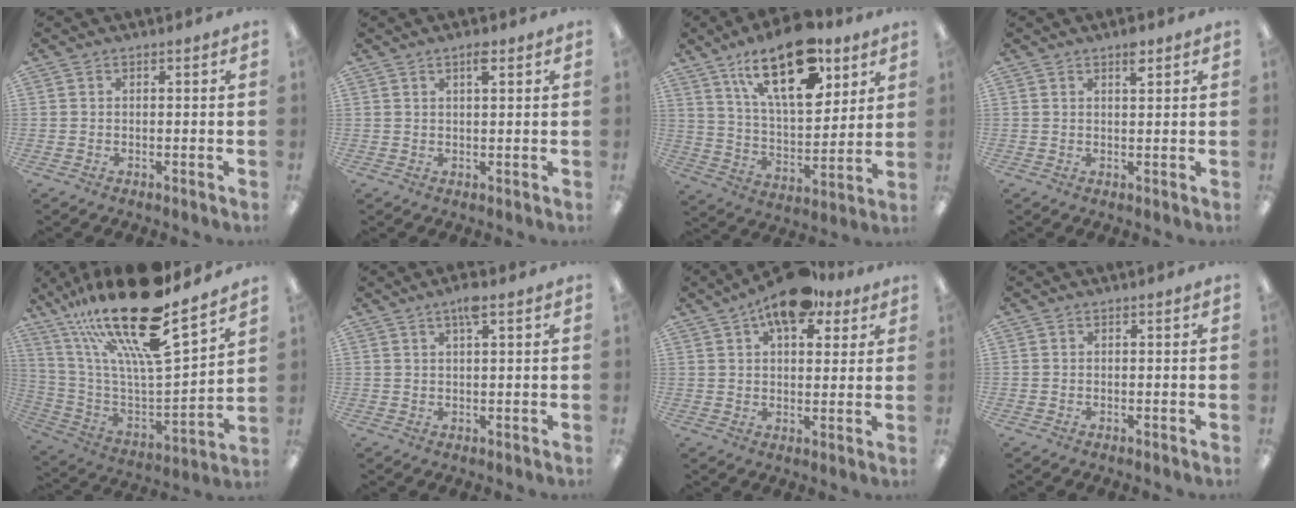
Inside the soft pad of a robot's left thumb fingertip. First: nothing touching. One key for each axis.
{"total": 2.7, "fx": 1.8, "fy": 0.6, "fz": 2.0, "tx": -0.027, "ty": -0.004, "tz": 0.027}
{"total": 22.2, "fx": 12.8, "fy": 10.5, "fz": 14.8, "tx": -0.231, "ty": -0.059, "tz": 0.214}
{"total": 3.1, "fx": 2.1, "fy": 0.9, "fz": 2.0, "tx": -0.030, "ty": -0.005, "tz": 0.034}
{"total": 27.4, "fx": 19.3, "fy": 7.2, "fz": 18.0, "tx": -0.323, "ty": -0.130, "tz": 0.323}
{"total": 3.7, "fx": 2.4, "fy": 0.6, "fz": 2.8, "tx": -0.054, "ty": 0.002, "tz": 0.038}
{"total": 12.4, "fx": 7.9, "fy": 5.8, "fz": 7.6, "tx": -0.108, "ty": -0.031, "tz": 0.135}
{"total": 0.0}